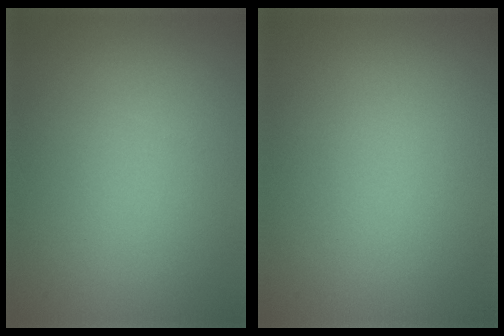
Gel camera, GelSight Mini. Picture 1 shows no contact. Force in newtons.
{"total": 0.0}